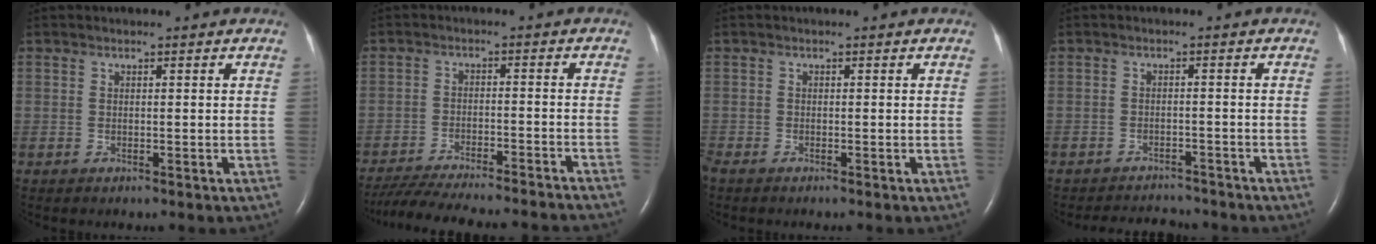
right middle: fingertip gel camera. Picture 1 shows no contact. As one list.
[{"total": 22.0, "force": [-20.0, 1.8, 8.9], "torque": [-0.151, -0.038, -0.277]}, {"total": 0.9, "force": [-0.9, 0.1, 0.3], "torque": [-0.014, -0.004, -0.018]}, {"total": 5.7, "force": [-5.6, 1.3, 0.3], "torque": [-0.007, 0.002, -0.076]}]